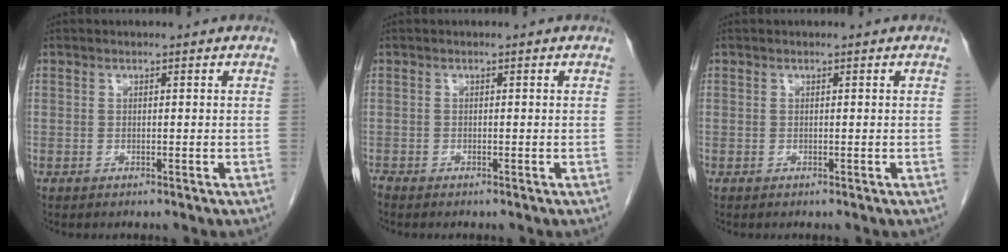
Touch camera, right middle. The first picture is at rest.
{"total": 0.5, "force": [-0.5, 0.0, 0.0], "torque": [-0.005, -0.003, -0.011]}
{"total": 0.0}